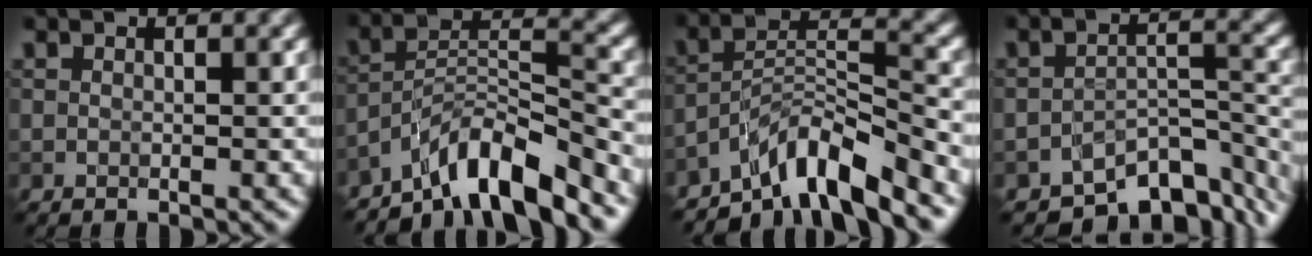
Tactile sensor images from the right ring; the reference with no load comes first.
{"total": 7.7, "force": [-6.4, 1.3, 4.0], "torque": [-0.057, 0.013, -0.119]}
{"total": 7.1, "force": [-6.0, 1.1, 3.7], "torque": [-0.052, 0.012, -0.111]}
{"total": 7.5, "force": [-5.9, 3.0, 3.5], "torque": [-0.033, -0.013, -0.089]}